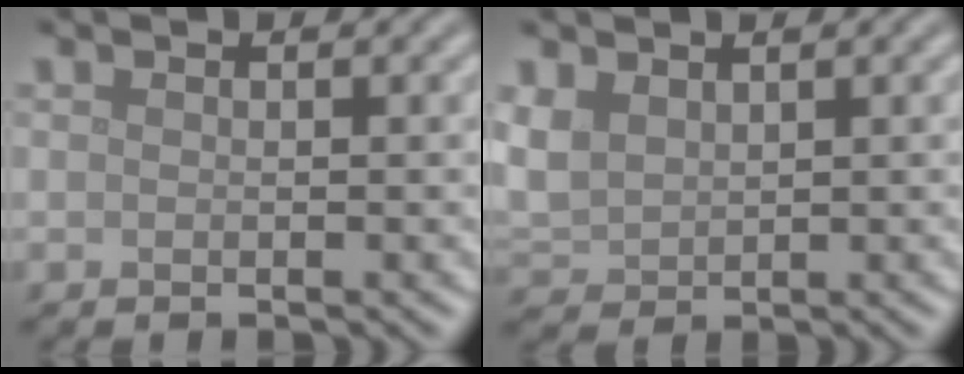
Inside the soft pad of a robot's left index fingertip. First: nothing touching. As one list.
[{"total": 3.2, "force": [1.5, 2.2, 1.8], "torque": [-0.053, 0.004, 0.034]}]